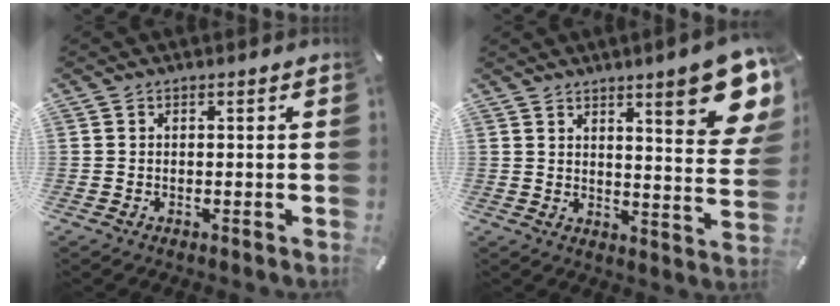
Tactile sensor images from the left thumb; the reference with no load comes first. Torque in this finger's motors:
{"motor_torque": [2.75, 2.27, 1.42, -1.36, 0.06]}